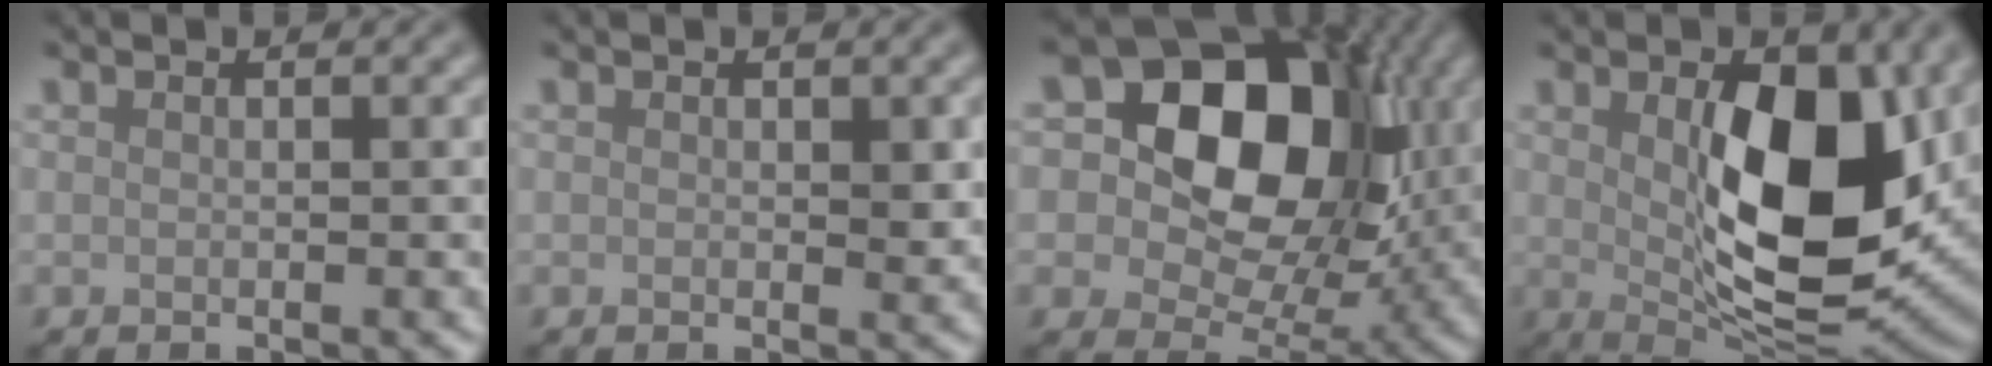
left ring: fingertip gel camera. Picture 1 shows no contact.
{"total": 1.1, "force": [0.2, 0.6, 0.9], "torque": [-0.009, -0.005, 0.003]}
{"total": 14.6, "force": [4.3, 9.8, 9.9], "torque": [-0.146, 0.017, 0.066]}
{"total": 11.3, "force": [1.4, 5.4, 9.9], "torque": [-0.151, -0.011, 0.033]}